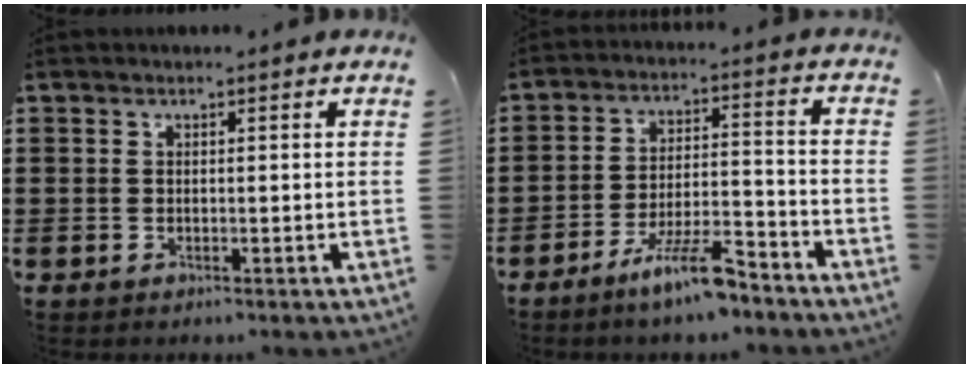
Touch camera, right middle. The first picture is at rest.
{"total": 8.2, "force": [-6.2, 1.2, 5.2], "torque": [-0.105, -0.002, -0.118]}